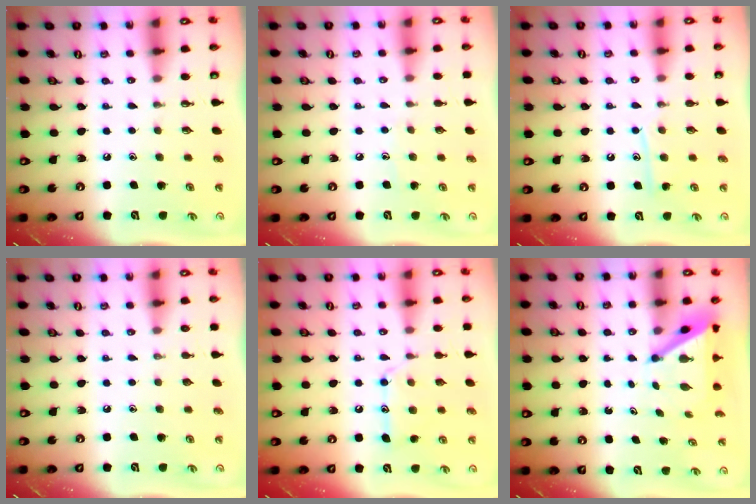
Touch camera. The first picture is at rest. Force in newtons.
{"total": 3.9, "press": 3.9, "slide": 0.4}
{"total": 9.1, "press": 9.1, "slide": 0.7}
{"total": 0.0}
{"total": 12.5, "press": 12.5, "slide": 0.8}
{"total": 6.1, "press": 6.1, "slide": 0.3}